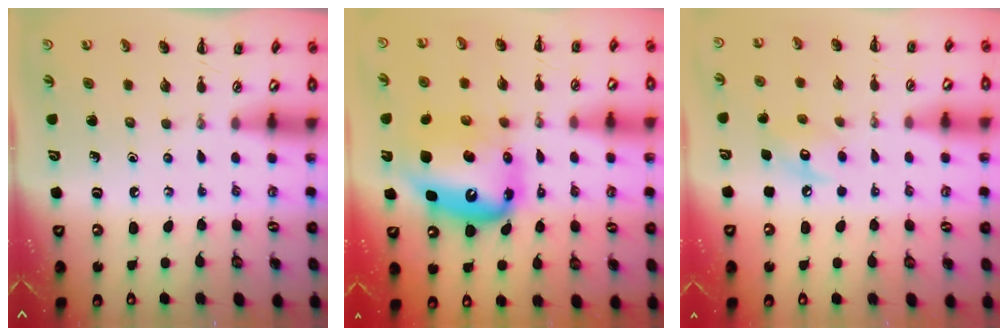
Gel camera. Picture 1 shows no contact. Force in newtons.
{"total": 14.2, "press": 13.7, "slide": 3.9}
{"total": 7.5, "press": 7.5, "slide": 0.7}